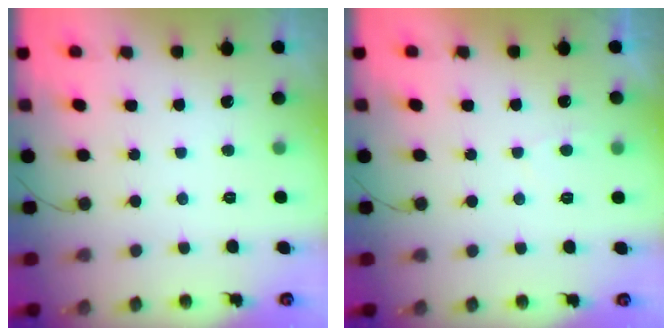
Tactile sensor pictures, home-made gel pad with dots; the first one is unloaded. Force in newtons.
{"total": 1.3, "press": 1.2, "slide": 0.5}